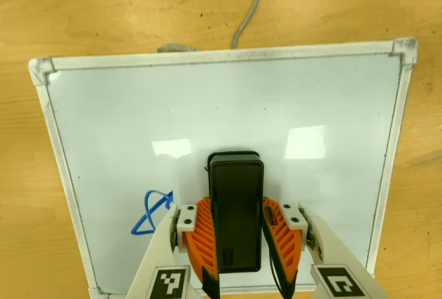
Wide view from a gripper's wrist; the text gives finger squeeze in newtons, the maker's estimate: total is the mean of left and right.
{"total": 11.5, "left": 12.1, "right": 11.0}